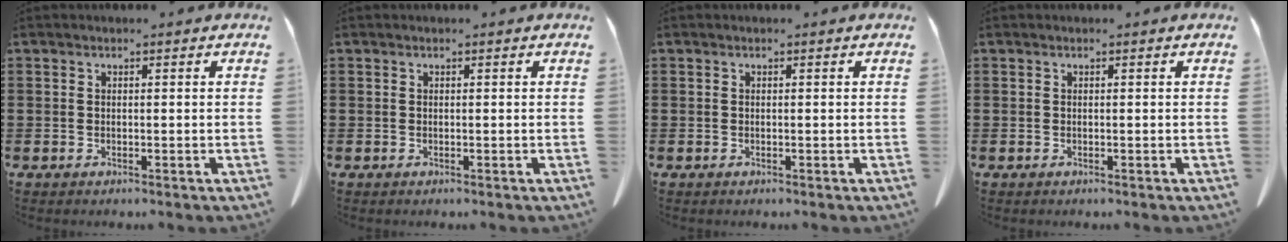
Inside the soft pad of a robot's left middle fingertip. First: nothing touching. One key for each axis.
{"total": 0.0}
{"total": 0.0}
{"total": 0.0}